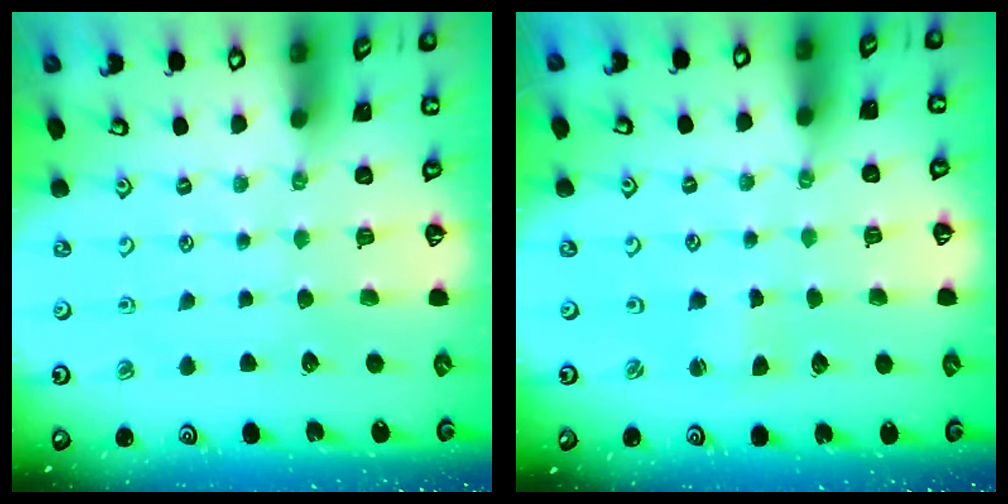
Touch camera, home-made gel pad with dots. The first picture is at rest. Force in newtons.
{"total": 1.9, "press": 1.9, "slide": 0.4}